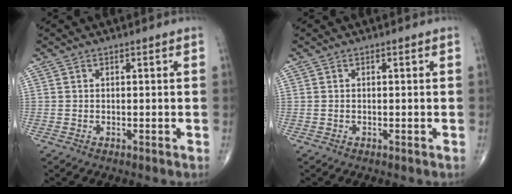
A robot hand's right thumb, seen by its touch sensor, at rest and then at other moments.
{"total": 0.0}